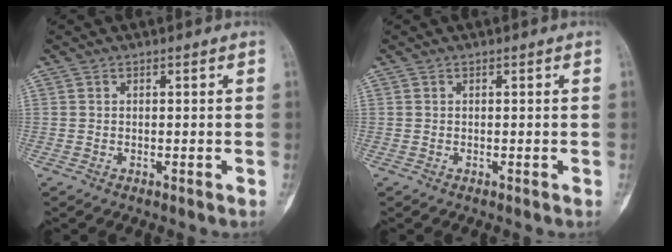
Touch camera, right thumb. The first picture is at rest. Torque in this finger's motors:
{"motor_torque": [0.09, 0.09, 0.09, -0.06, 0.00]}